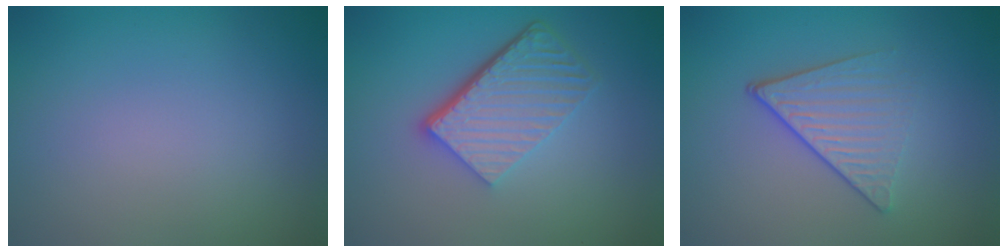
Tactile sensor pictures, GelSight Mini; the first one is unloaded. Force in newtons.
{"total": 6.1, "press": 4.2, "slide": 4.5}
{"total": 4.2, "press": 2.9, "slide": 3.0}